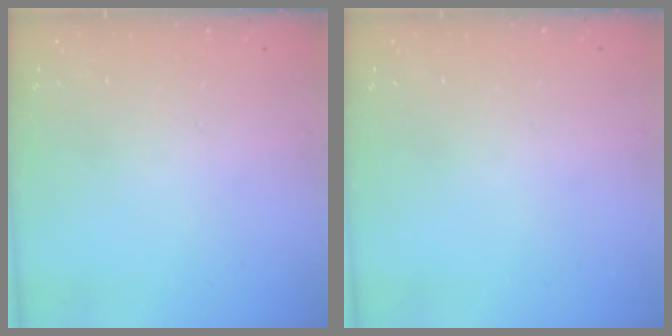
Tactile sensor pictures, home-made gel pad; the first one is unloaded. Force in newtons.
{"total": 0.0}